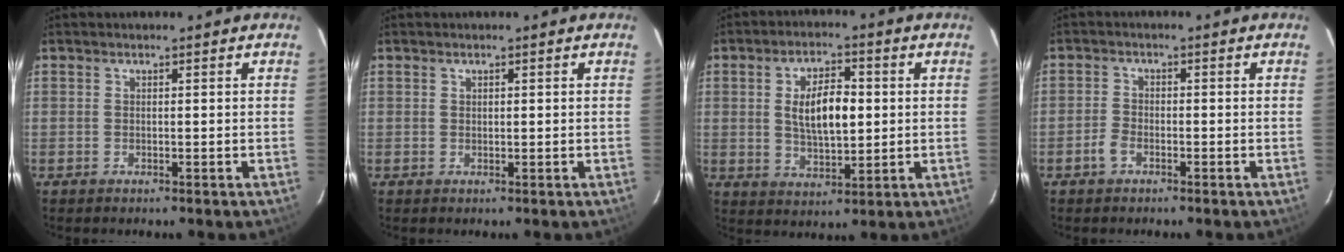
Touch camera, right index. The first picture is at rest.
{"total": 0.5, "force": [0.3, 0.3, 0.2], "torque": [-0.005, 0.003, 0.006]}
{"total": 9.4, "force": [1.0, 4.5, 8.2], "torque": [-0.150, 0.009, 0.025]}
{"total": 2.6, "force": [-1.6, 1.5, 1.4], "torque": [-0.036, 0.005, -0.033]}